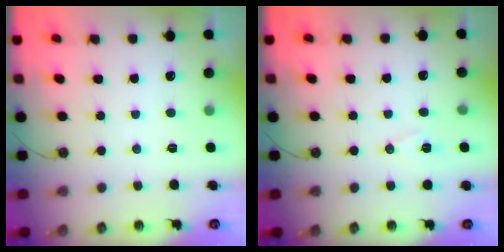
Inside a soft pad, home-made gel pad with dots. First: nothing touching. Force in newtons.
{"total": 7.1, "press": 5.5, "slide": 4.5}